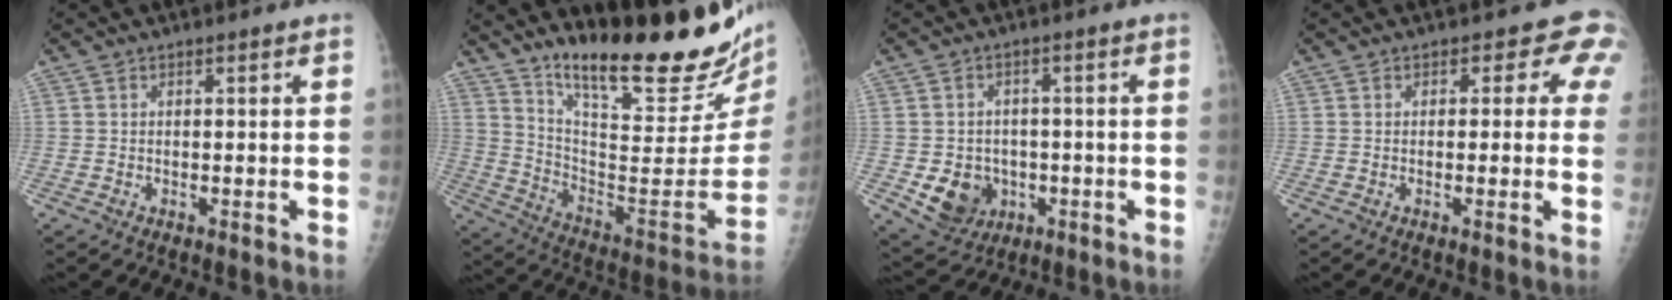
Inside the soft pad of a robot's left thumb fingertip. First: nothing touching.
{"total": 28.0, "force": [20.8, 5.6, 18.0], "torque": [-0.246, -0.142, 0.314]}
{"total": 8.3, "force": [-2.0, 7.3, 3.5], "torque": [-0.030, 0.011, -0.018]}
{"total": 4.5, "force": [1.9, 3.2, 2.6], "torque": [0.010, -0.002, -0.002]}